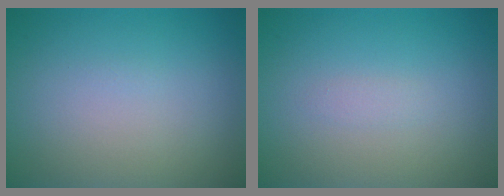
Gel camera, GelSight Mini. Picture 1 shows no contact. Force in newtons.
{"total": 0.7, "press": 0.7, "slide": 0.1}